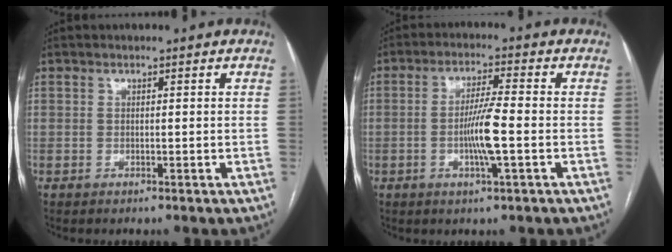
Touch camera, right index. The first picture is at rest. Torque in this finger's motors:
{"motor_torque": [1.21, -0.11, 0.48, 0.14]}